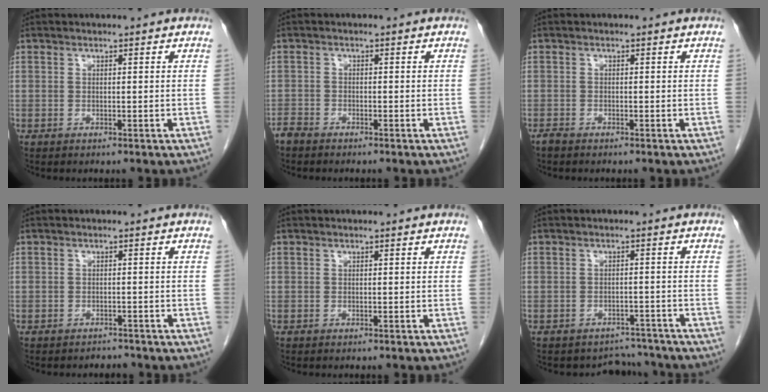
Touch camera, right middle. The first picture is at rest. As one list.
[{"total": 1.8, "force": [-1.7, 0.4, 0.4], "torque": [-0.012, -0.002, -0.032]}, {"total": 0.9, "force": [-0.8, 0.2, 0.3], "torque": [-0.016, -0.002, -0.015]}, {"total": 1.4, "force": [-1.2, 0.5, -0.5], "torque": [-0.002, -0.004, -0.020]}, {"total": 0.0}, {"total": 4.0, "force": [-3.6, 1.4, -1.0], "torque": [0.011, 0.017, -0.045]}]